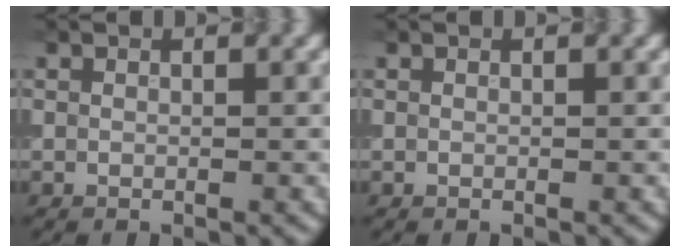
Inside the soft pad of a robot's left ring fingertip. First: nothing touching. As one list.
[{"total": 0.0}]